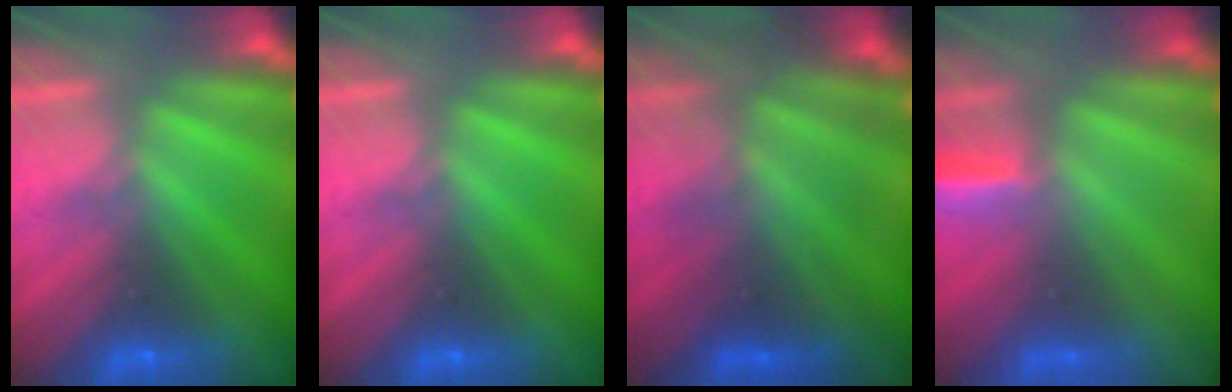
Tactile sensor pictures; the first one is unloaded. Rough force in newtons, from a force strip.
{"total": 0.0}
{"total": 4.6}
{"total": 2.9}